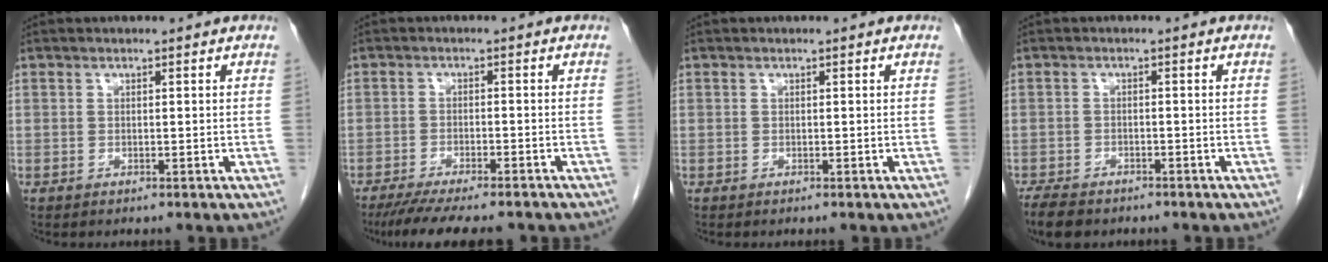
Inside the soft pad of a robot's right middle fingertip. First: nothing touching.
{"total": 12.7, "force": [-10.9, 1.9, 6.2], "torque": [-0.098, -0.023, -0.156]}
{"total": 0.0}
{"total": 5.9, "force": [-4.8, 2.3, 2.5], "torque": [-0.043, -0.009, -0.076]}